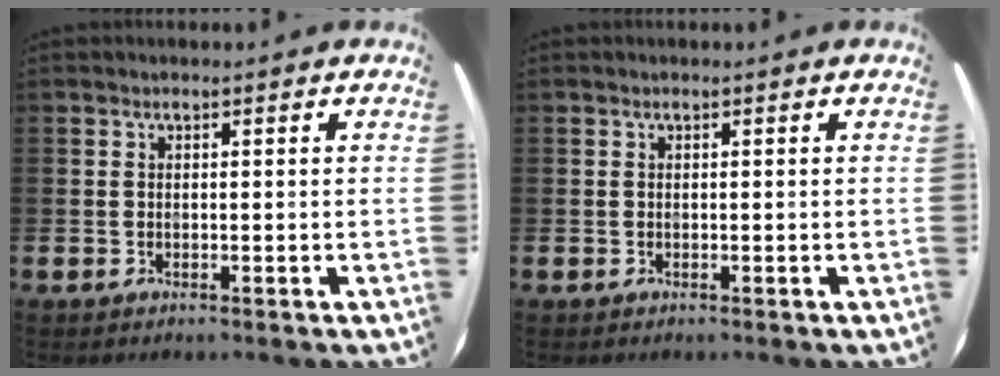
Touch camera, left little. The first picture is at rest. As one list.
[{"total": 0.0}]